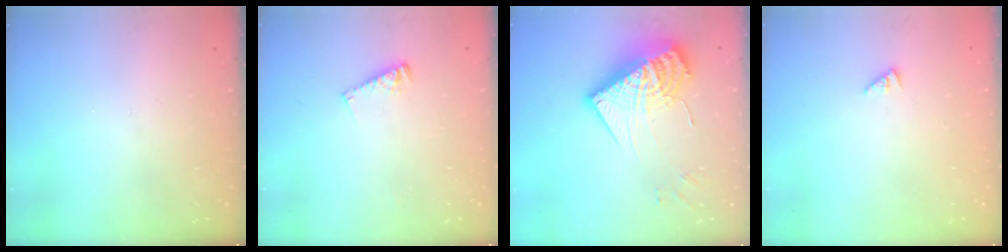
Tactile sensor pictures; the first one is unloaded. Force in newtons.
{"total": 4.7, "press": 4.6, "slide": 0.5}
{"total": 21.2, "press": 21.1, "slide": 1.8}
{"total": 0.6, "press": 0.6, "slide": 0.2}